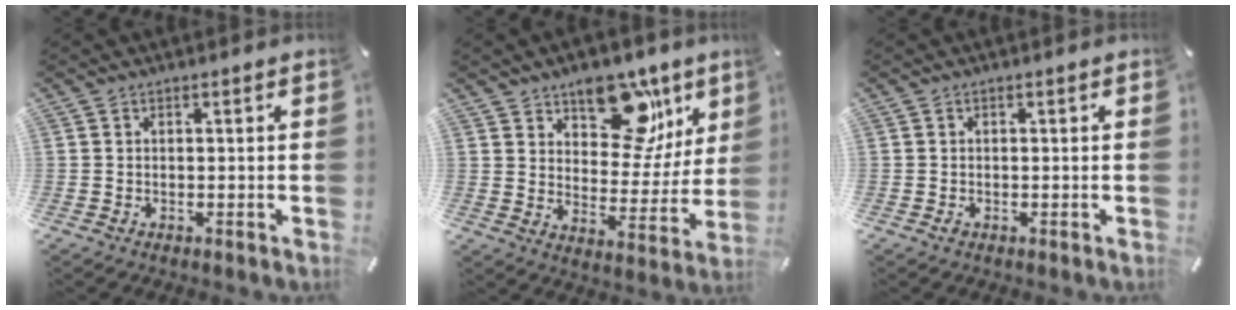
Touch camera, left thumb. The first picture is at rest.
{"total": 17.1, "force": [11.1, 10.2, 8.1], "torque": [-0.094, -0.080, 0.193]}
{"total": 0.6, "force": [-0.2, 0.5, 0.3], "torque": [-0.004, 0.002, -0.005]}